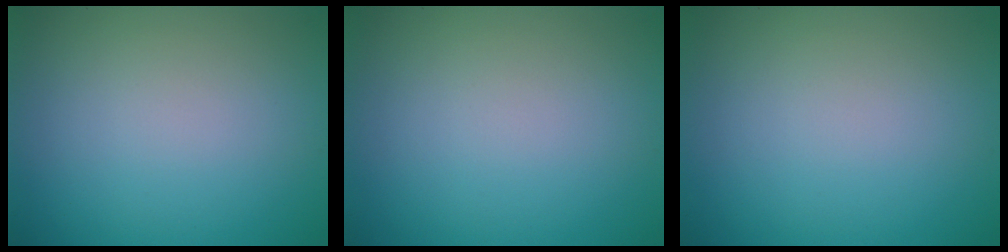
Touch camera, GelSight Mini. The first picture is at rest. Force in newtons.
{"total": 0.0}
{"total": 0.0}